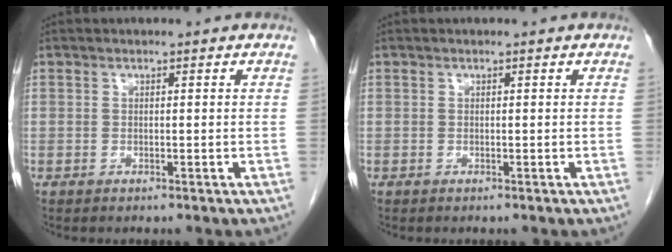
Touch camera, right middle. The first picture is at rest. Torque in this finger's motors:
{"motor_torque": [-0.04, 0.07, -0.01, -0.01]}